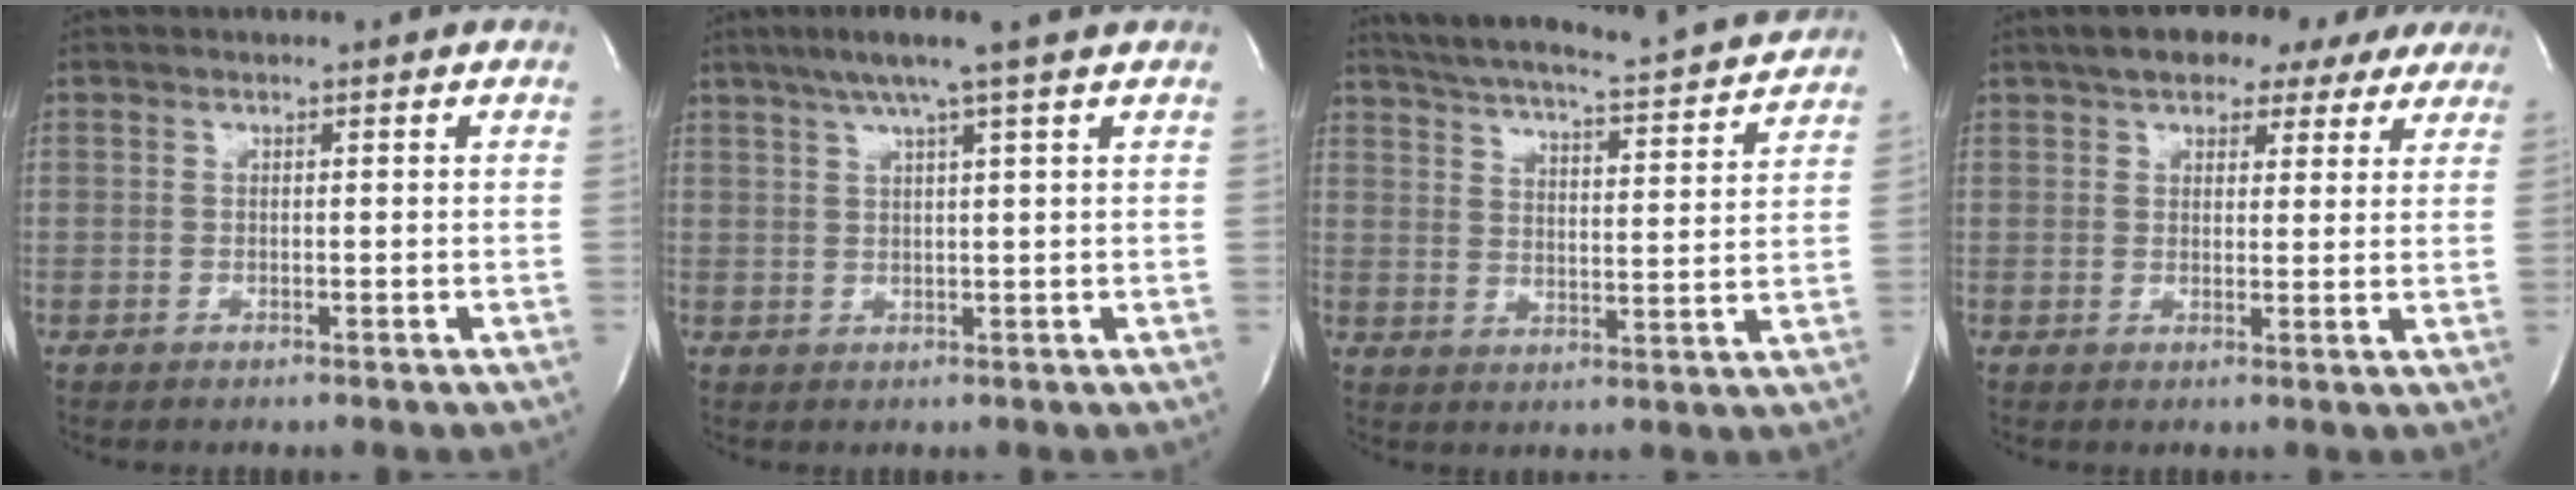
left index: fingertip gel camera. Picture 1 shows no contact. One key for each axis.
{"total": 6.1, "fx": 4.1, "fy": -1.5, "fz": 4.2, "tx": -0.074, "ty": 0.007, "tz": 0.071}
{"total": 20.0, "fx": 18.5, "fy": 1.8, "fz": 7.3, "tx": -0.129, "ty": -0.019, "tz": 0.251}
{"total": 13.1, "fx": 9.9, "fy": 5.7, "fz": 6.5, "tx": -0.085, "ty": 0.034, "tz": 0.125}